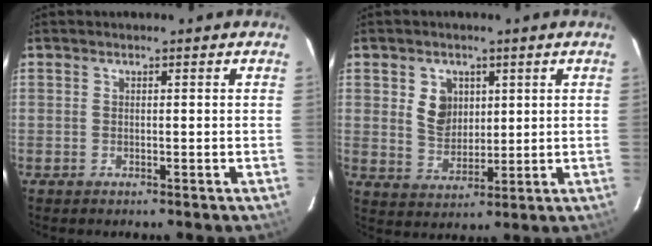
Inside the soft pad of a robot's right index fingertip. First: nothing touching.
{"total": 6.2, "force": [2.0, 5.0, 3.2], "torque": [-0.055, 0.005, 0.046]}